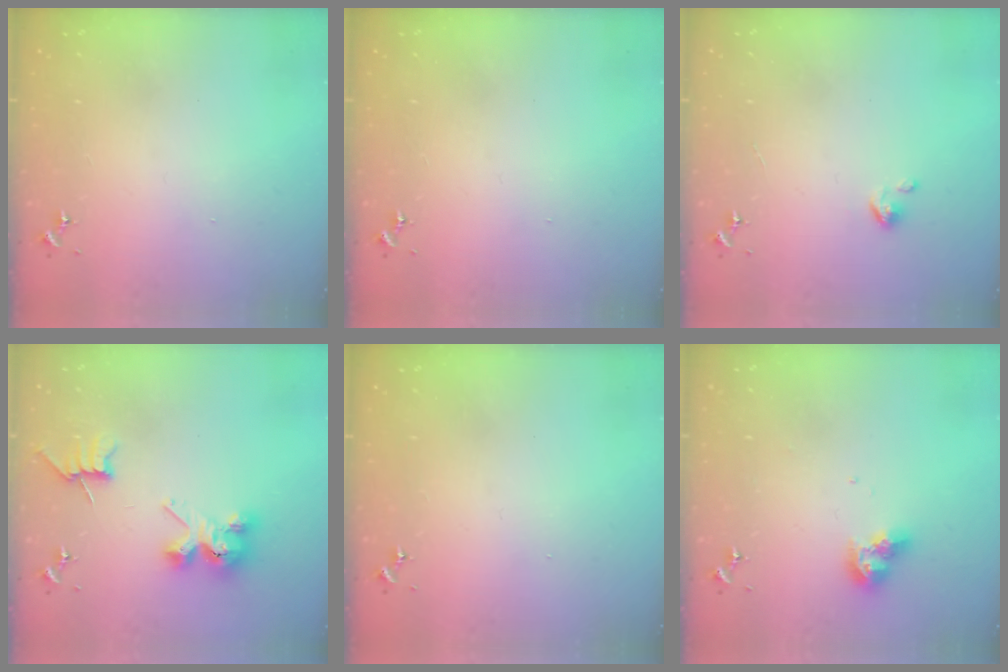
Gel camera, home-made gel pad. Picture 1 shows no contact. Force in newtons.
{"total": 0.0}
{"total": 3.5, "press": 3.5, "slide": 0.3}
{"total": 8.1, "press": 8.1, "slide": 0.9}
{"total": 0.0}
{"total": 8.7, "press": 8.7, "slide": 0.2}